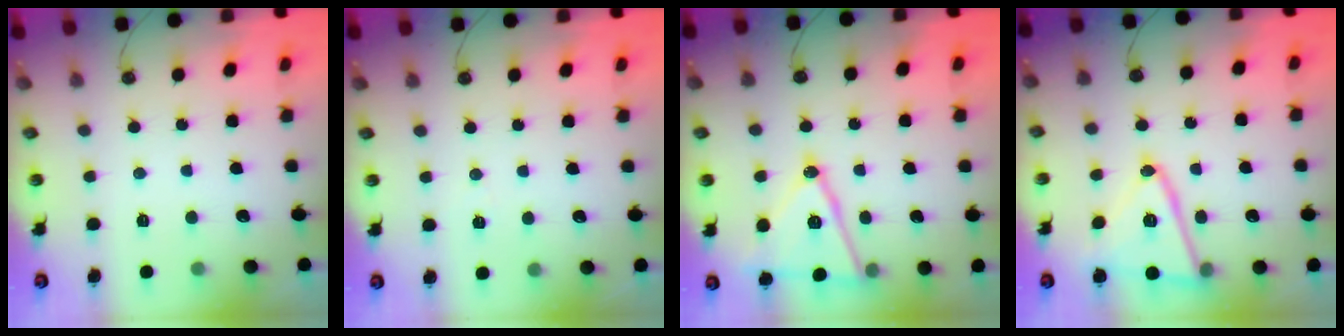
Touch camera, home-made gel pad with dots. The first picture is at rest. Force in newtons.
{"total": 2.6, "press": 1.7, "slide": 1.9}
{"total": 15.6, "press": 15.1, "slide": 3.6}
{"total": 16.5, "press": 16.5, "slide": 1.4}